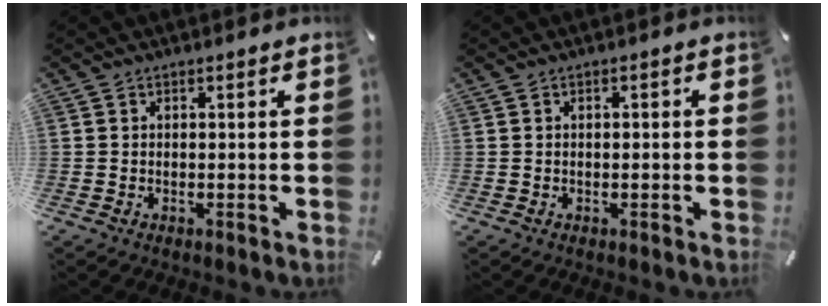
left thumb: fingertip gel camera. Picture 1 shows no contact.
{"total": 0.9, "force": [-0.2, 0.4, 0.8], "torque": [-0.013, 0.002, -0.005]}